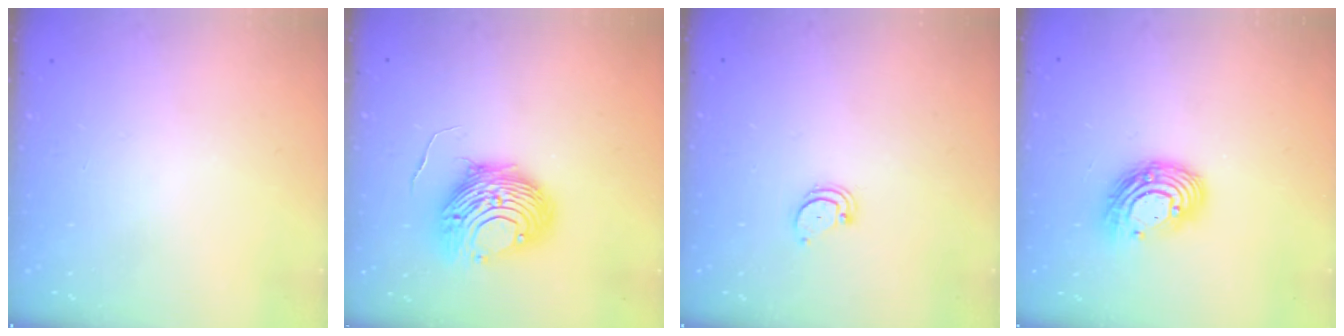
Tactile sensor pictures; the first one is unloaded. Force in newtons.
{"total": 12.5, "press": 12.4, "slide": 1.4}
{"total": 1.8, "press": 1.8, "slide": 0.2}
{"total": 11.5, "press": 11.5, "slide": 0.2}